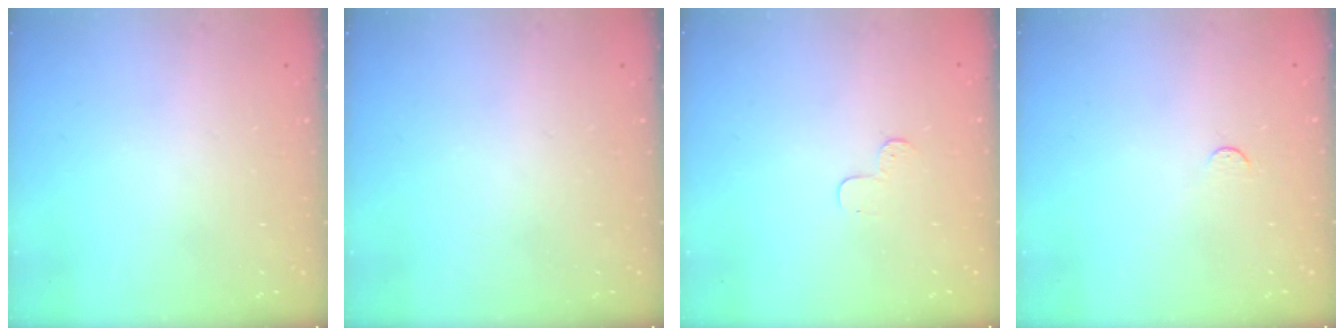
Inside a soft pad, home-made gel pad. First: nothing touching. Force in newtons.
{"total": 0.0}
{"total": 3.2, "press": 3.2, "slide": 0.3}
{"total": 3.7, "press": 3.7, "slide": 0.4}